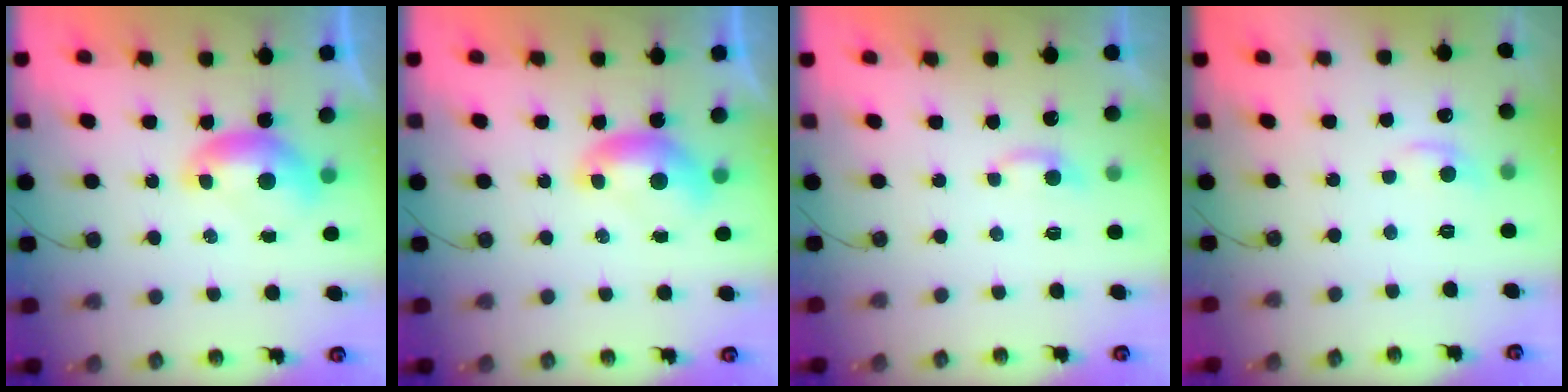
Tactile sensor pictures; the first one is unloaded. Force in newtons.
{"total": 0.0}
{"total": 3.7, "press": 3.6, "slide": 0.4}
{"total": 0.8, "press": 0.1, "slide": 0.8}